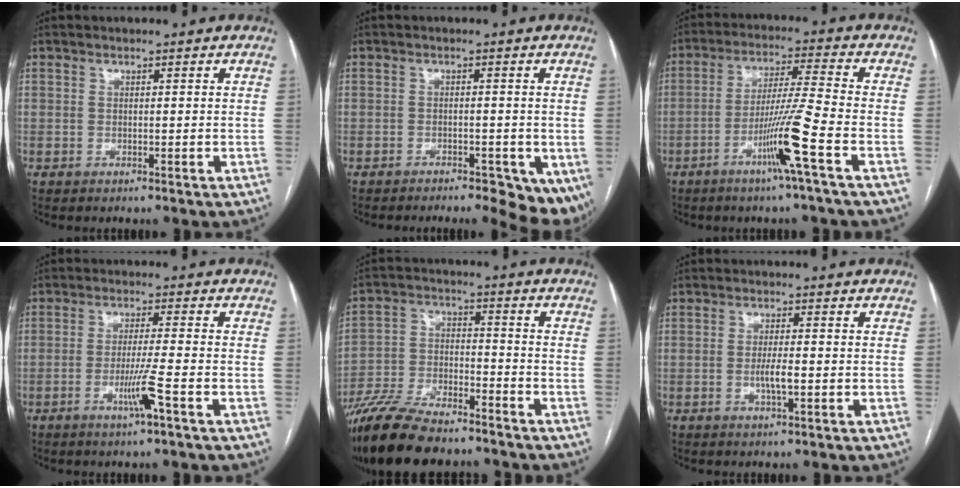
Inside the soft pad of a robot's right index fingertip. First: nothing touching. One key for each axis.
{"total": 10.8, "fx": -7.2, "fy": 5.1, "fz": 6.3, "tx": -0.083, "ty": -0.015, "tz": -0.088}
{"total": 9.3, "fx": -4.3, "fy": -1.9, "fz": 8.0, "tx": -0.150, "ty": -0.007, "tz": -0.084}
{"total": 5.0, "fx": -2.3, "fy": -0.9, "fz": 4.4, "tx": -0.081, "ty": -0.011, "tz": -0.043}
{"total": 13.2, "fx": -11.3, "fy": 3.8, "fz": 5.6, "tx": -0.108, "ty": -0.009, "tz": -0.200}
{"total": 2.7, "fx": -0.7, "fy": 0.2, "fz": 2.7, "tx": -0.054, "ty": -0.003, "tz": -0.011}